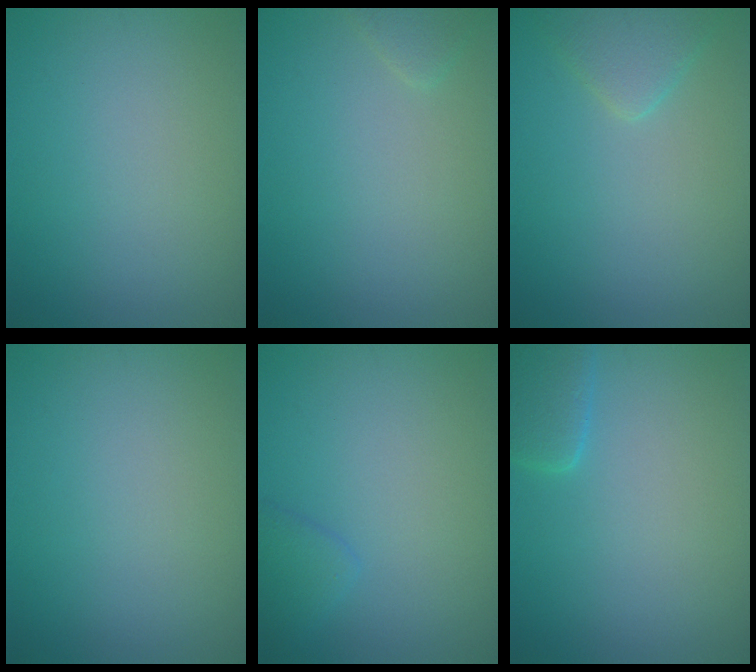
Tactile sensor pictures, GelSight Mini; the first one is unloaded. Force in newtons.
{"total": 1.0, "press": 1.0, "slide": 0.0}
{"total": 2.4, "press": 2.4, "slide": 0.2}
{"total": 0.0}
{"total": 1.5, "press": 1.5, "slide": 0.1}
{"total": 2.6, "press": 2.6, "slide": 0.3}